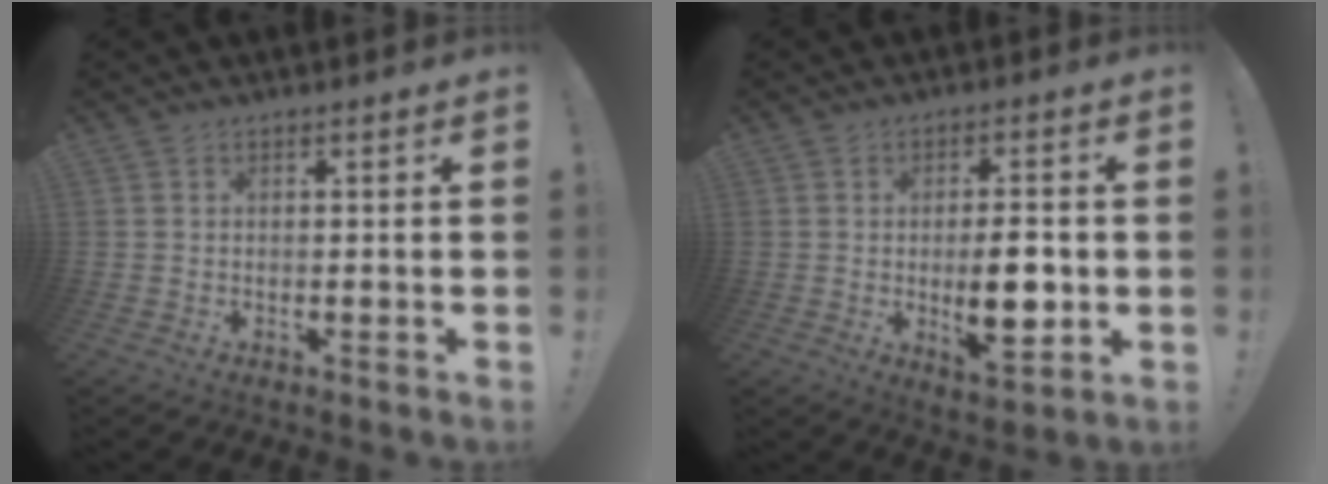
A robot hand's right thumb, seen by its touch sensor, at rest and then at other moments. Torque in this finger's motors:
{"motor_torque": [1.46, 0.42, 0.20, -0.26, 0.07]}